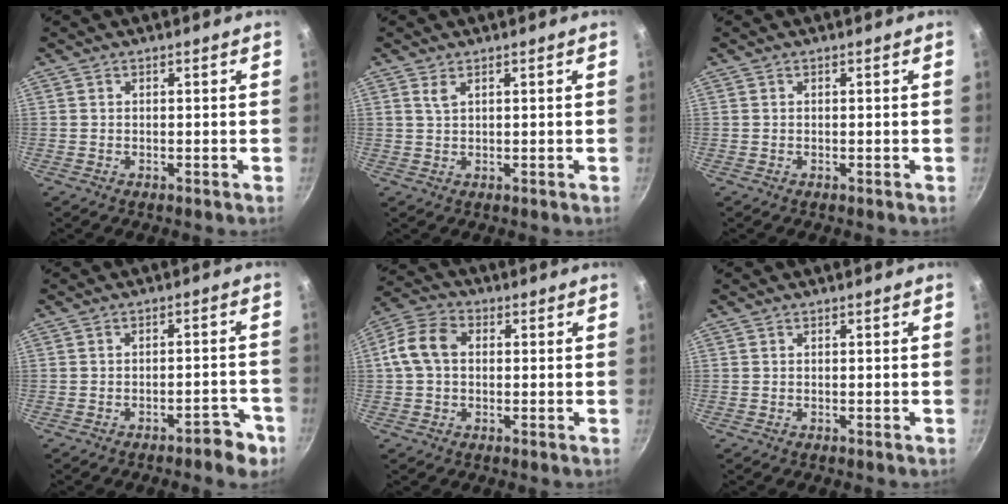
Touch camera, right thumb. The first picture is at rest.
{"total": 1.5, "force": [0.9, 0.6, 1.1], "torque": [-0.025, 0.000, 0.024]}
{"total": 0.0}
{"total": 5.1, "force": [-3.5, 1.8, 3.2], "torque": [-0.033, 0.036, -0.043]}
{"total": 8.4, "force": [0.8, 6.0, 5.8], "torque": [-0.117, 0.027, 0.009]}
{"total": 0.0}